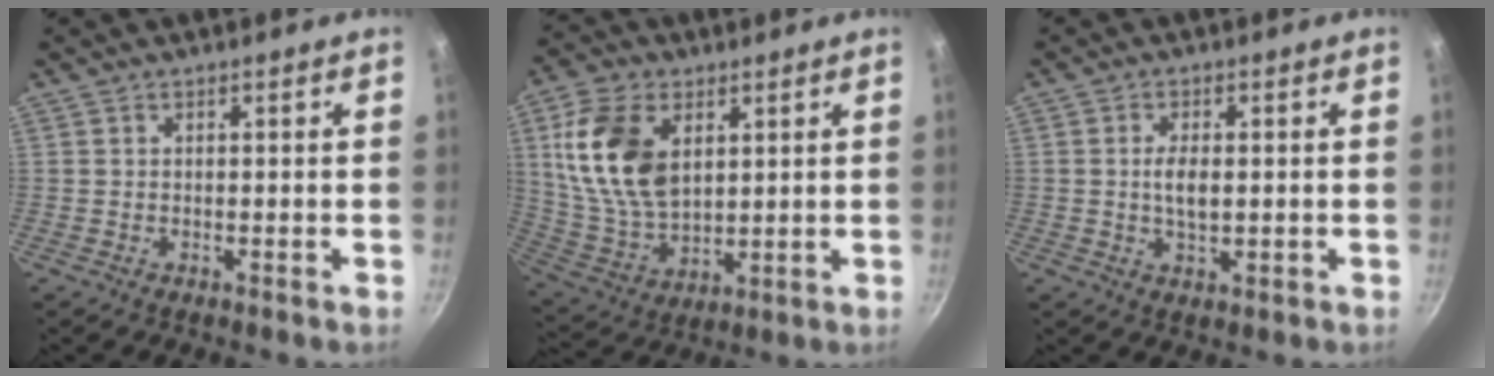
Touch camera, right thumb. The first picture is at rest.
{"total": 16.6, "force": [4.7, 10.4, 12.1], "torque": [-0.212, -0.015, 0.103]}
{"total": 4.3, "force": [0.1, 2.2, 3.7], "torque": [-0.067, 0.003, 0.003]}